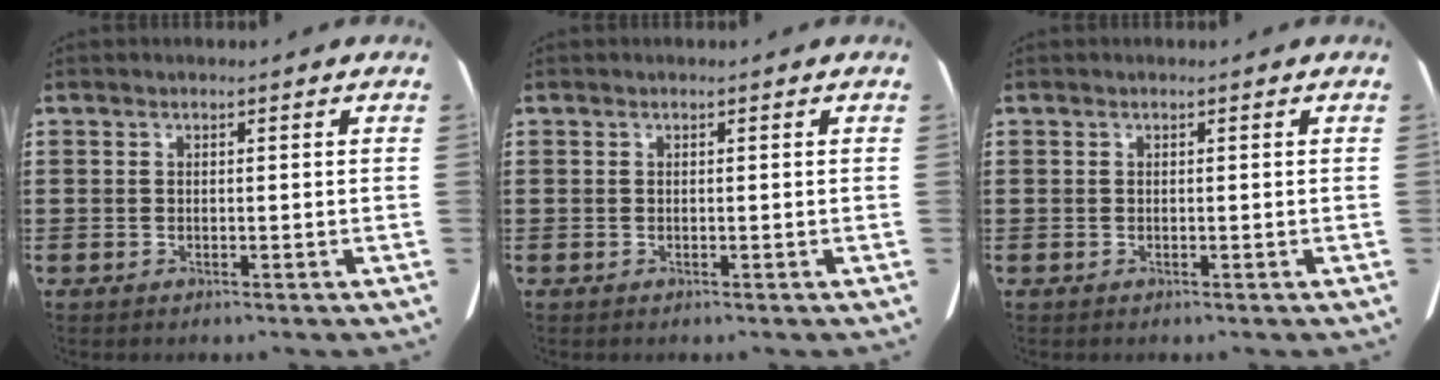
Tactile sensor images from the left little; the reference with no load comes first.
{"total": 0.0}
{"total": 0.0}